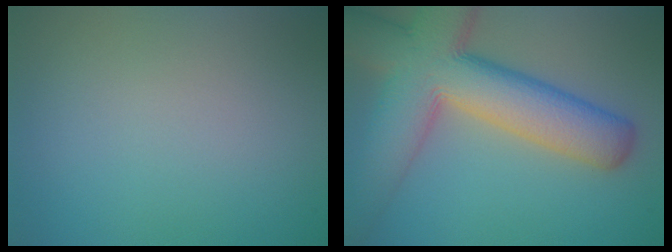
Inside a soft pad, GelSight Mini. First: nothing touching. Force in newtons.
{"total": 12.2, "press": 12.1, "slide": 0.6}